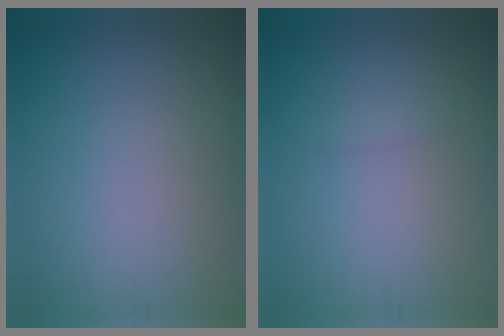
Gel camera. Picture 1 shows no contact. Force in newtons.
{"total": 0.8, "press": 0.8, "slide": 0.1}